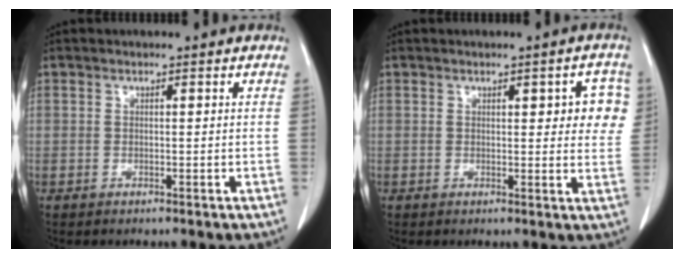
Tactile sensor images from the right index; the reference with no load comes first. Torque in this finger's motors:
{"motor_torque": [0.32, 0.27, 0.06, 0.01]}